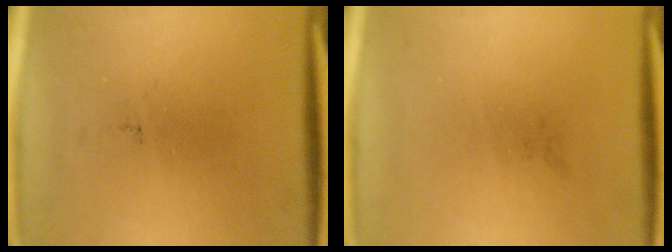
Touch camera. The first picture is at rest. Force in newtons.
{"total": 0.0}